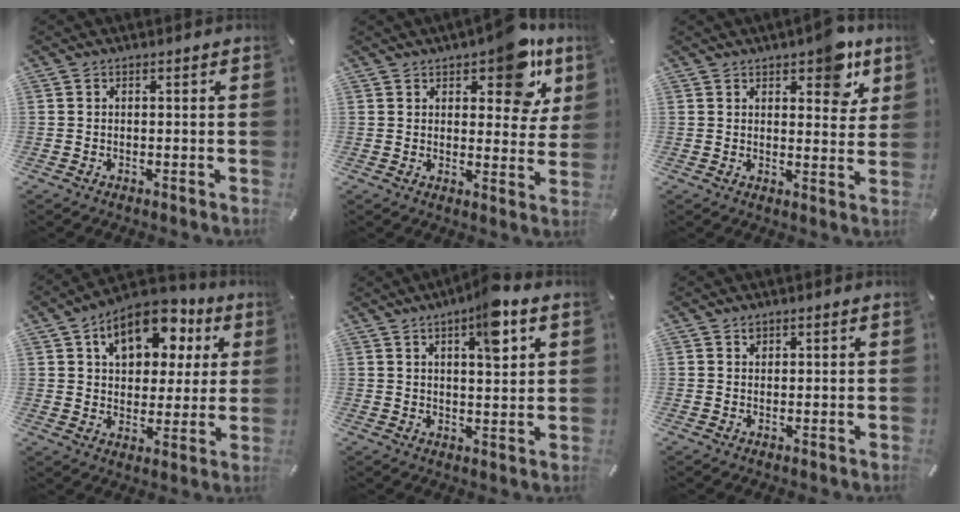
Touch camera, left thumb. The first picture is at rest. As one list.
[{"total": 12.2, "force": [7.6, 5.7, 7.6], "torque": [-0.078, -0.050, 0.126]}, {"total": 8.3, "force": [5.6, 3.9, 4.8], "torque": [-0.044, -0.032, 0.089]}, {"total": 14.2, "force": [6.9, 9.5, 7.9], "torque": [-0.120, -0.023, 0.124]}, {"total": 8.7, "force": [4.8, 2.5, 6.8], "torque": [-0.101, -0.020, 0.077]}, {"total": 1.0, "force": [0.8, 0.5, 0.3], "torque": [-0.006, -0.001, 0.016]}]